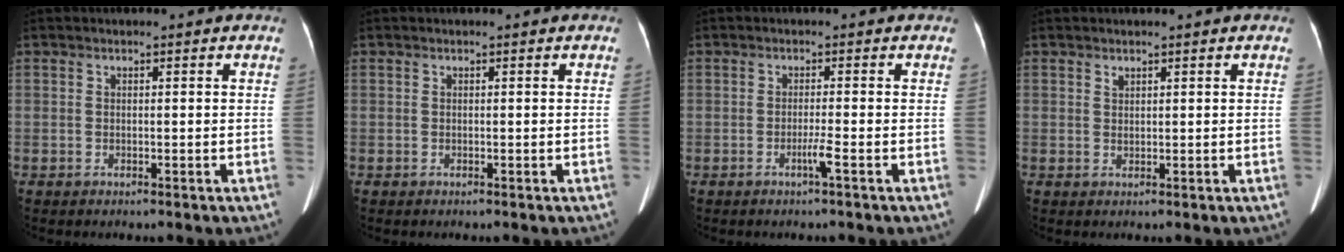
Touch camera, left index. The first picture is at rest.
{"total": 0.0}
{"total": 1.8, "force": [-1.1, -0.6, 1.3], "torque": [-0.027, -0.006, -0.021]}
{"total": 0.9, "force": [0.7, 0.4, 0.2], "torque": [-0.004, -0.001, 0.016]}